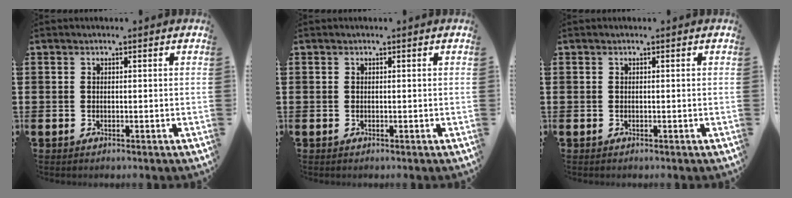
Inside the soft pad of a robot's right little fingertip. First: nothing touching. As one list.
[{"total": 0.0}, {"total": 0.0}]